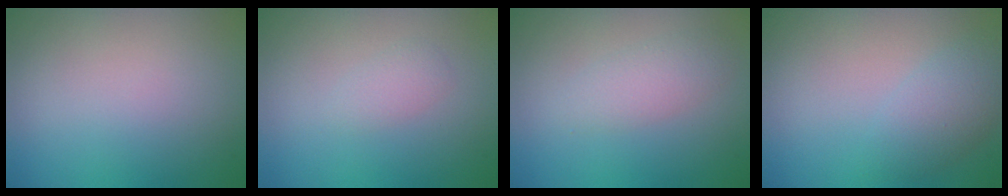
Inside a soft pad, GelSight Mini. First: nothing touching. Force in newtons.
{"total": 1.1, "press": 1.1, "slide": 0.1}
{"total": 2.0, "press": 2.0, "slide": 0.2}
{"total": 2.8, "press": 2.8, "slide": 0.1}